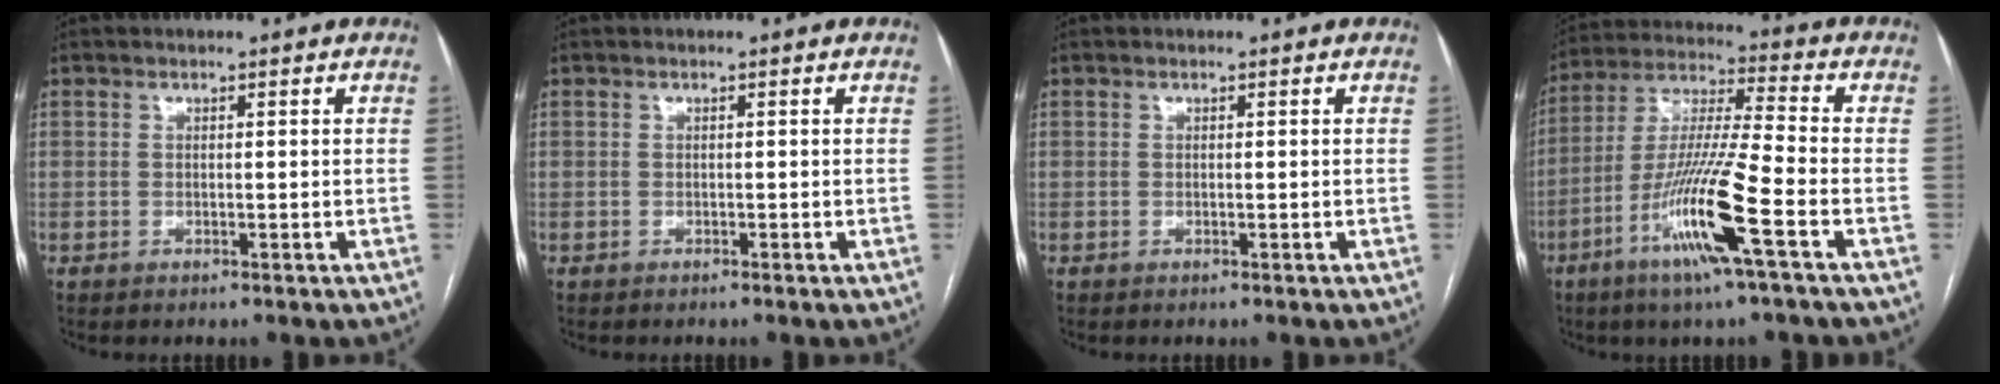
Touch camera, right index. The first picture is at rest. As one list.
[{"total": 0.0}, {"total": 0.0}, {"total": 14.8, "force": [-6.4, -0.4, 13.4], "torque": [-0.270, -0.015, -0.125]}]